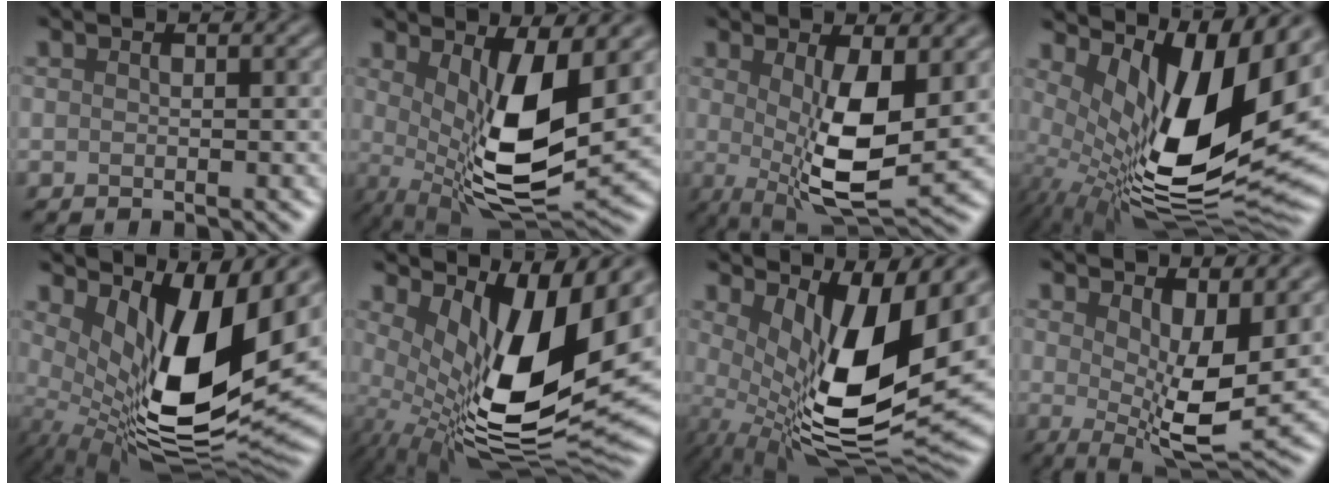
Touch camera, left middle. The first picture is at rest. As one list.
[{"total": 9.6, "force": [1.2, 3.3, 9.0], "torque": [-0.165, -0.029, 0.028]}, {"total": 8.2, "force": [0.2, 2.6, 7.8], "torque": [-0.140, -0.015, 0.009]}, {"total": 15.2, "force": [2.0, 6.5, 13.6], "torque": [-0.235, -0.025, 0.042]}, {"total": 13.1, "force": [2.1, 5.2, 11.8], "torque": [-0.202, -0.029, 0.047]}, {"total": 13.8, "force": [1.7, 5.4, 12.6], "torque": [-0.218, -0.026, 0.039]}, {"total": 12.4, "force": [1.8, 4.2, 11.5], "torque": [-0.196, -0.027, 0.038]}, {"total": 7.7, "force": [1.1, 2.7, 7.1], "torque": [-0.120, -0.017, 0.022]}]